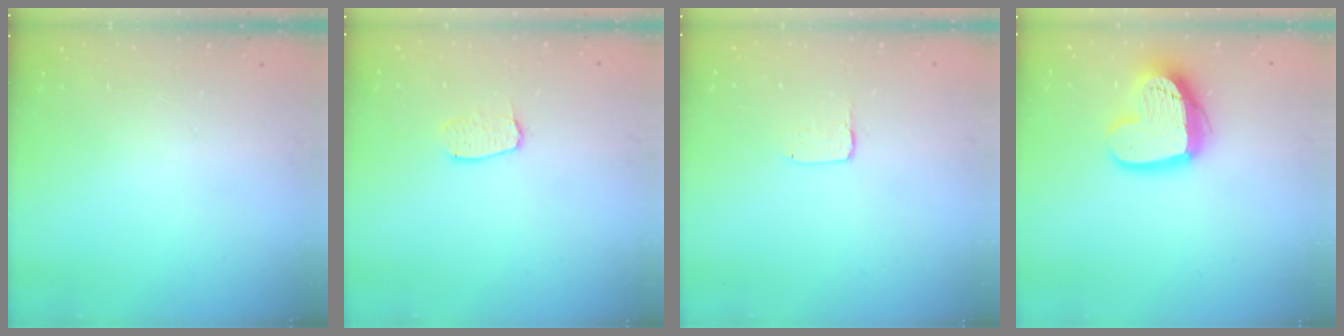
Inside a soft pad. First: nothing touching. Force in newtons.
{"total": 6.1, "press": 6.1, "slide": 0.2}
{"total": 2.0, "press": 2.0, "slide": 0.0}
{"total": 16.7, "press": 16.6, "slide": 1.4}